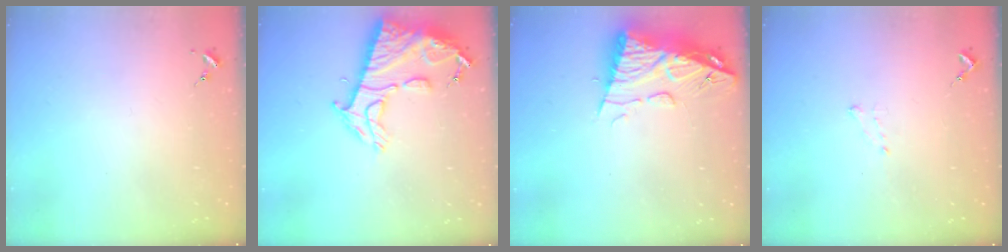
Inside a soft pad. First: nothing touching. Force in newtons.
{"total": 15.3, "press": 15.3, "slide": 1.4}
{"total": 12.5, "press": 12.5, "slide": 1.2}
{"total": 4.5, "press": 4.5, "slide": 0.5}